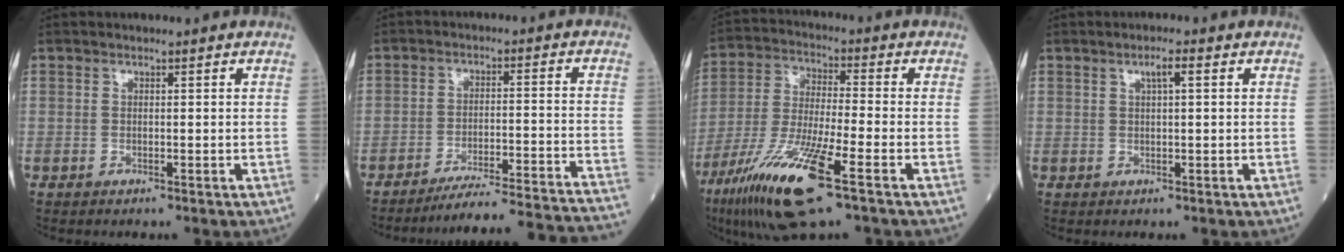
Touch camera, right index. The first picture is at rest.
{"total": 22.4, "force": [-21.2, -1.8, 7.0], "torque": [-0.046, -0.025, -0.280]}
{"total": 15.0, "force": [-7.9, 1.1, 12.7], "torque": [-0.265, -0.036, -0.145]}
{"total": 2.2, "force": [0.9, 0.2, 2.0], "torque": [-0.035, 0.004, 0.015]}